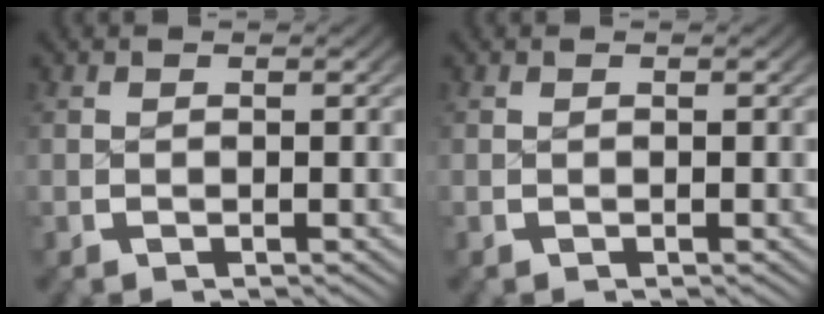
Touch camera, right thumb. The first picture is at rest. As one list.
[{"total": 0.0}]